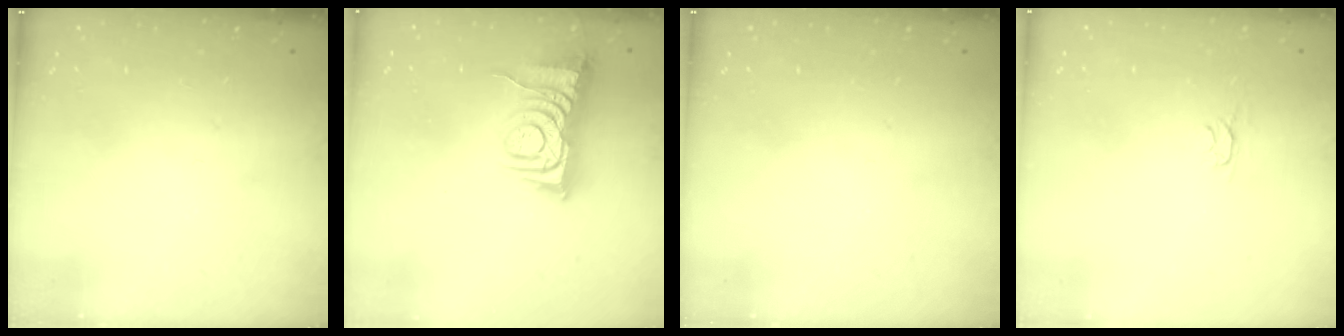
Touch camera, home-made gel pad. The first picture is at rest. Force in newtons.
{"total": 8.4, "press": 8.4, "slide": 0.8}
{"total": 0.0}
{"total": 2.4, "press": 2.3, "slide": 0.5}